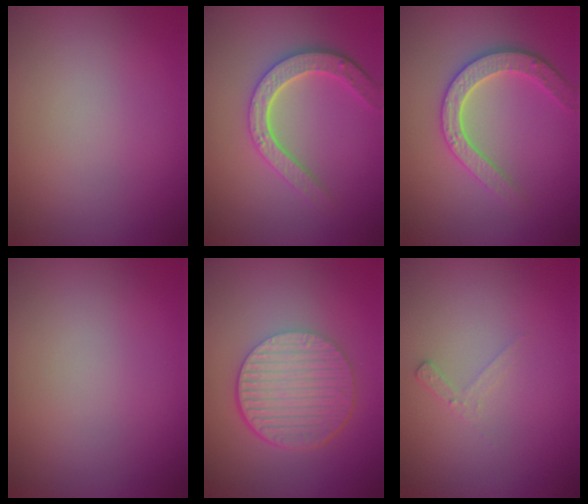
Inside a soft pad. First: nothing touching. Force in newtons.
{"total": 4.3, "press": 3.3, "slide": 2.7}
{"total": 3.3, "press": 3.1, "slide": 1.2}
{"total": 0.0}
{"total": 6.5, "press": 4.3, "slide": 4.8}
{"total": 1.2, "press": 1.1, "slide": 0.3}